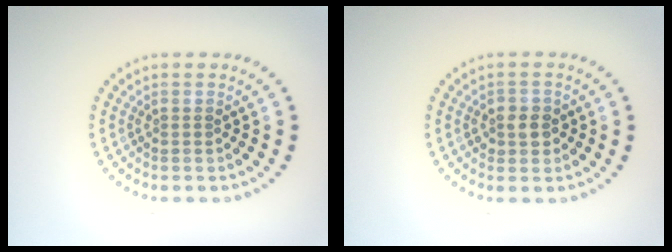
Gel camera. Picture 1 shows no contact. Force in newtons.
{"total": 2.0, "press": 1.9, "slide": 0.7}